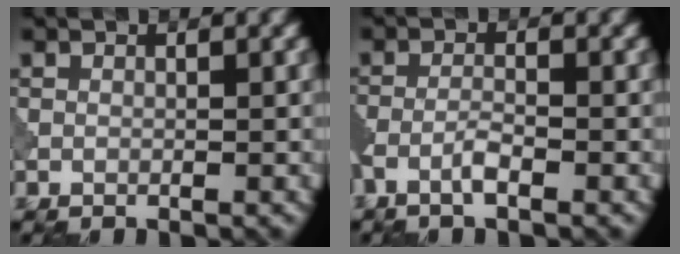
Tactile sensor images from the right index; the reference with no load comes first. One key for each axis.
{"total": 1.8, "fx": -1.1, "fy": 0.3, "fz": 1.5, "tx": -0.031, "ty": 0.006, "tz": -0.028}